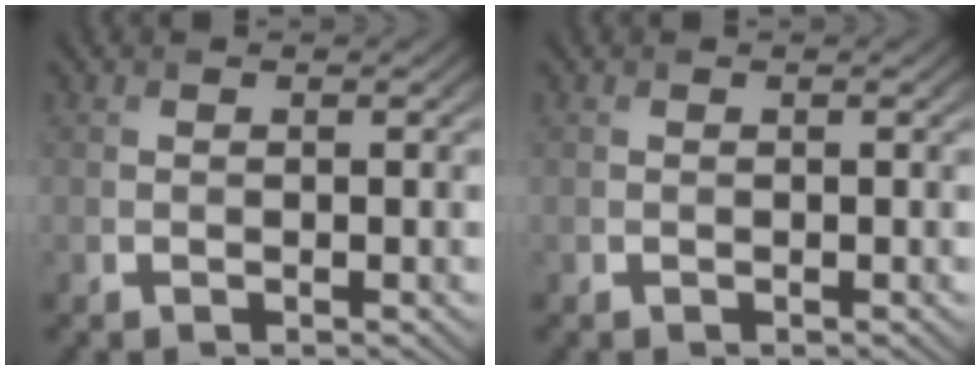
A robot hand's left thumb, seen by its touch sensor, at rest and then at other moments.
{"total": 0.0}